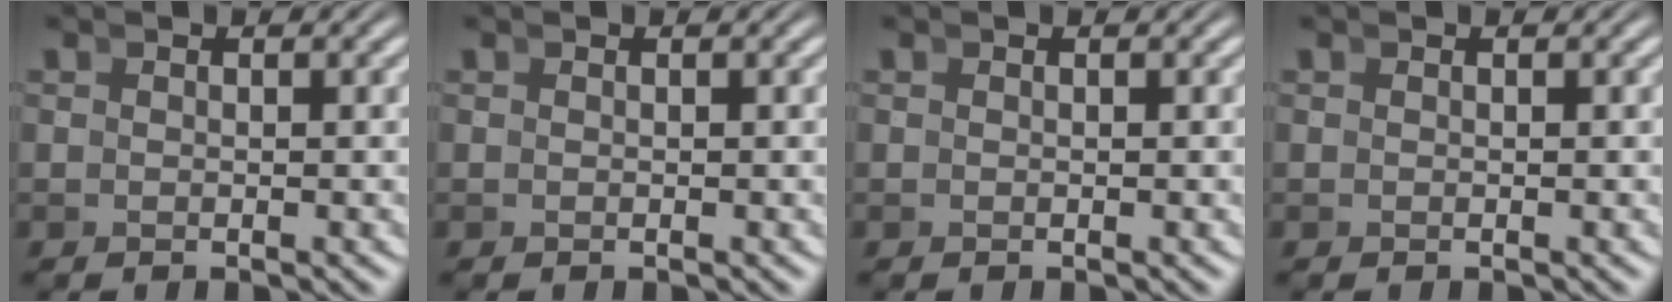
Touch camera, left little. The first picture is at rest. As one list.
[{"total": 0.0}, {"total": 0.0}, {"total": 0.0}]